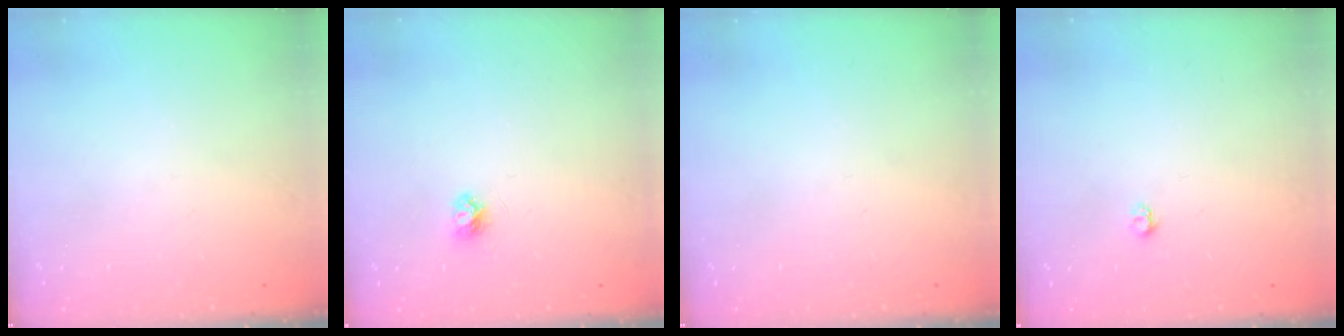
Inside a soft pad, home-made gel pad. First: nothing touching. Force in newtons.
{"total": 3.9, "press": 3.9, "slide": 0.5}
{"total": 0.0}
{"total": 3.2, "press": 3.2, "slide": 0.3}